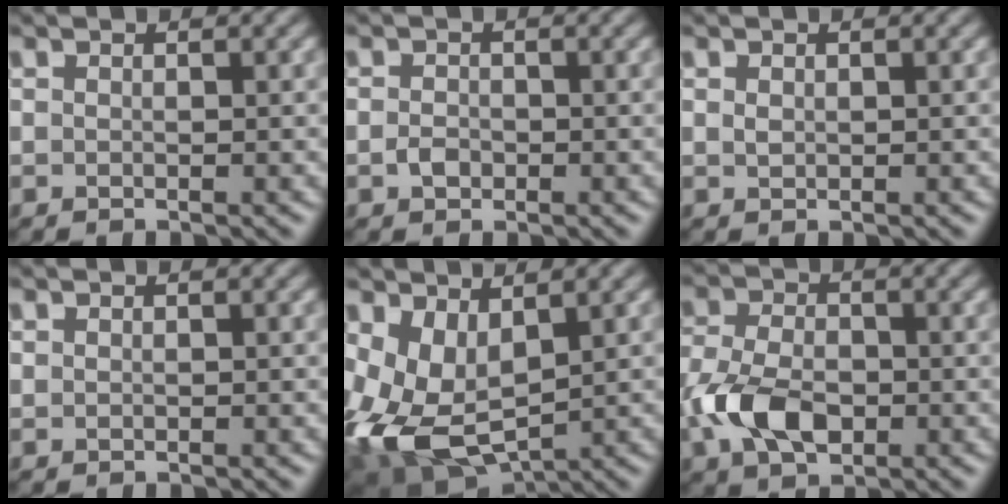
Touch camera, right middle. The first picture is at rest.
{"total": 1.2, "force": [-0.4, 1.0, 0.6], "torque": [-0.014, -0.002, -0.009]}
{"total": 0.6, "force": [0.2, 0.5, 0.4], "torque": [-0.009, -0.001, 0.005]}
{"total": 0.0}
{"total": 7.6, "force": [-0.5, 4.6, 6.0], "torque": [-0.140, -0.013, -0.006]}
{"total": 5.6, "force": [-1.5, 3.7, 3.9], "torque": [-0.090, -0.004, -0.035]}